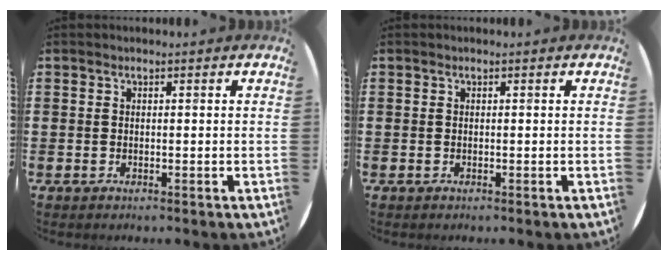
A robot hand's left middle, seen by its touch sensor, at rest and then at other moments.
{"total": 0.0}